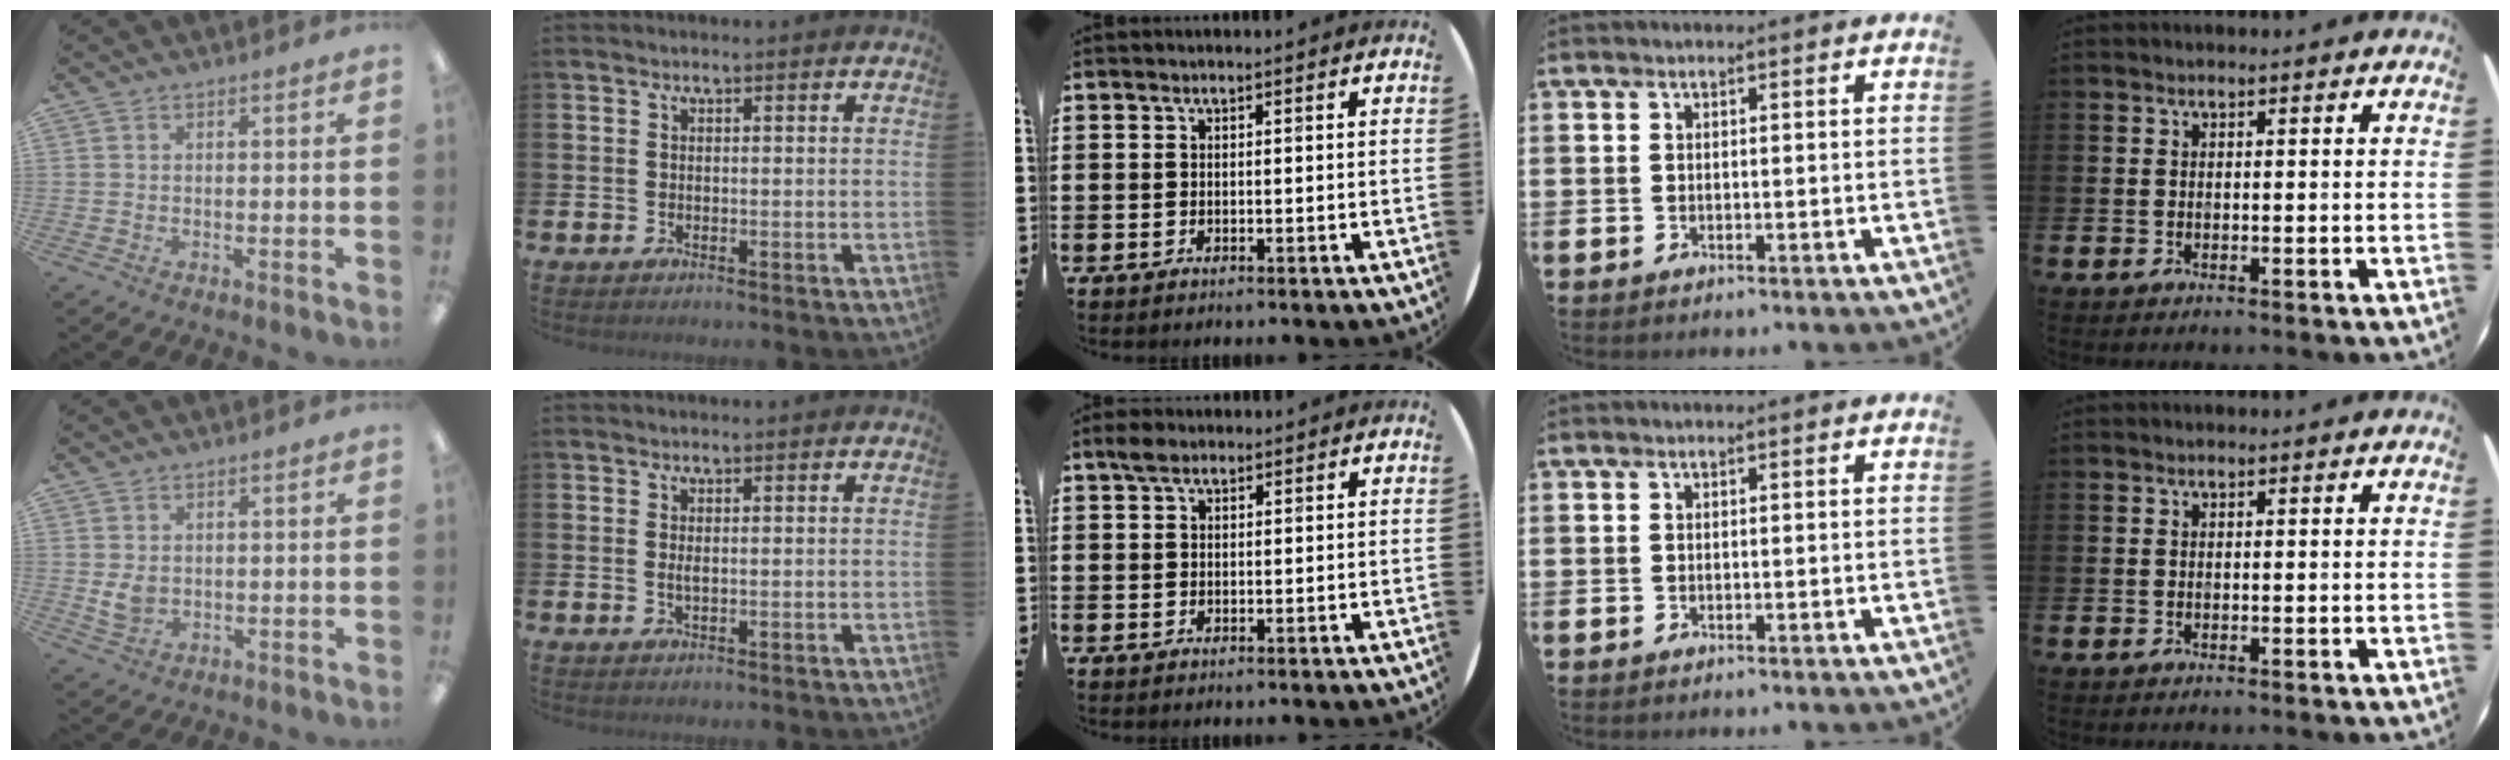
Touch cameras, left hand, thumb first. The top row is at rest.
{"thumb": {"total": 3.6, "force": [1.0, 2.8, 2.1], "torque": [-0.038, -0.009, 0.012]}, "index": {"total": 0.8, "force": [0.2, 0.2, 0.8], "torque": [-0.010, -0.001, 0.001]}, "middle": {"total": 1.9, "force": [1.4, 1.0, 0.7], "torque": [-0.008, 0.004, 0.025]}}